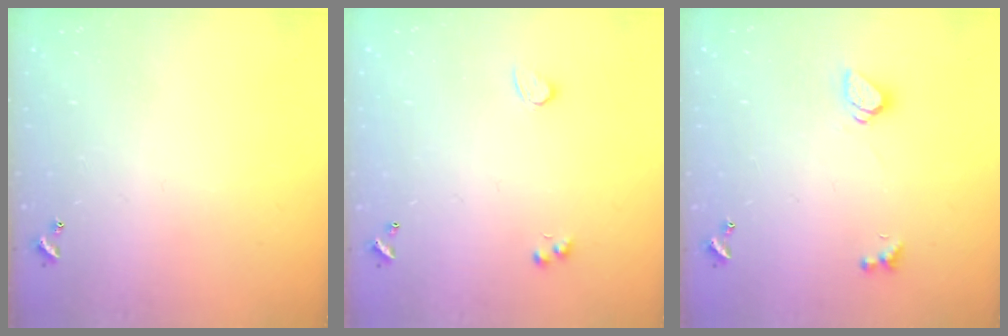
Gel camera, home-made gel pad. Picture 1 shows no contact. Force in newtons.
{"total": 1.9, "press": 1.5, "slide": 1.1}
{"total": 1.6, "press": 1.6, "slide": 0.5}